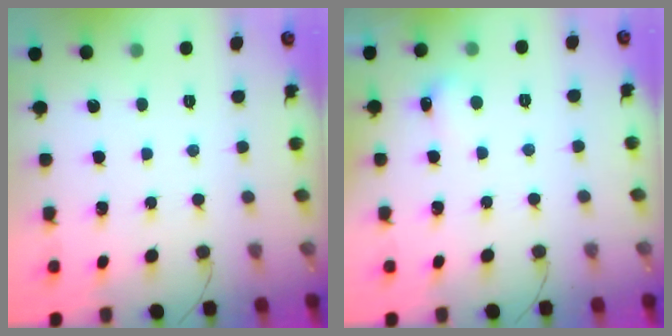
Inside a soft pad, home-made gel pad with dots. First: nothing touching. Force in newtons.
{"total": 5.0, "press": 4.7, "slide": 1.5}